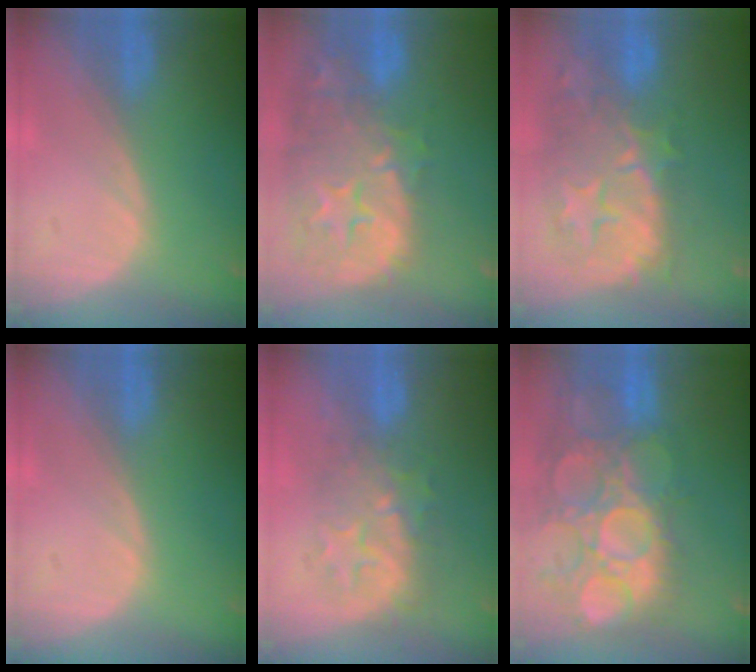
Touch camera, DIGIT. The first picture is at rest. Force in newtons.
{"total": 15.1, "press": 12.1, "slide": 9.0}
{"total": 11.7, "press": 10.7, "slide": 4.8}
{"total": 0.0}
{"total": 7.9, "press": 7.4, "slide": 2.7}
{"total": 14.5, "press": 12.8, "slide": 6.9}